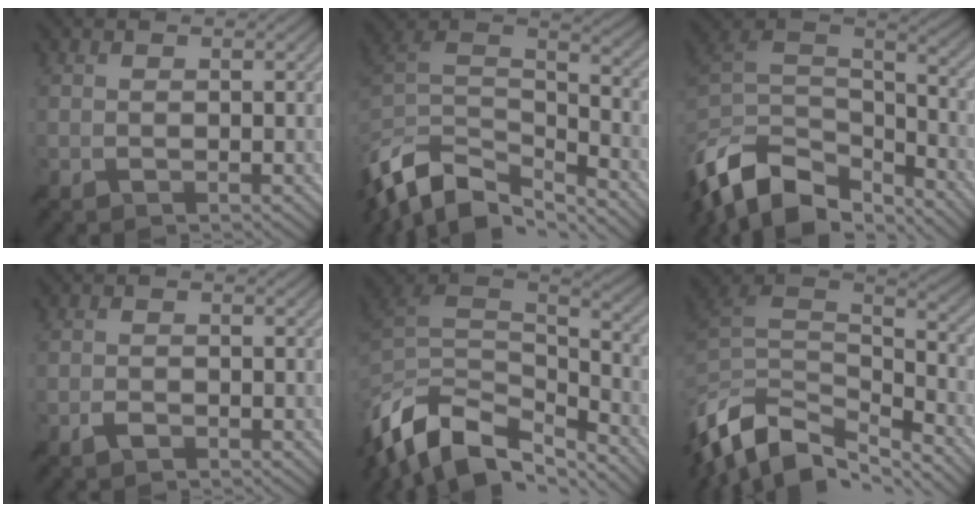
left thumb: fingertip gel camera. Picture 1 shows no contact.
{"total": 13.5, "force": [-9.0, 6.2, 7.9], "torque": [-0.210, -0.013, -0.153]}
{"total": 14.4, "force": [-9.9, 7.2, 7.6], "torque": [-0.212, -0.012, -0.167]}
{"total": 1.2, "force": [-0.8, 0.6, 0.6], "torque": [-0.009, 0.000, -0.018]}
{"total": 14.6, "force": [-8.9, 7.4, 8.8], "torque": [-0.238, -0.026, -0.146]}
{"total": 13.9, "force": [-8.2, 6.4, 9.2], "torque": [-0.238, -0.019, -0.138]}